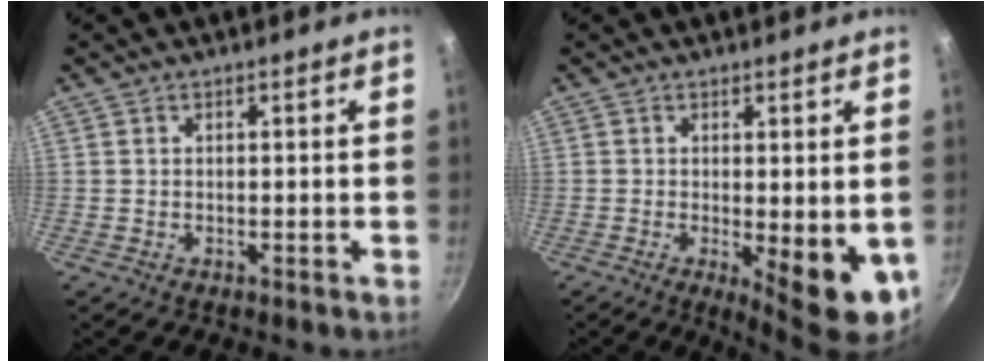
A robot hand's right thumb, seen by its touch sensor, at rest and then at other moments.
{"total": 9.4, "force": [-1.5, 3.0, 8.8], "torque": [-0.101, -0.009, -0.008]}